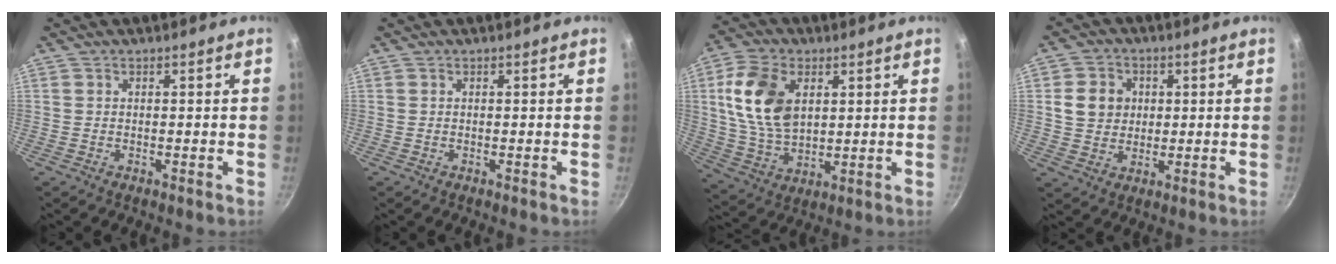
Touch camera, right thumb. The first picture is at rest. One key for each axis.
{"total": 0.0}
{"total": 14.8, "fx": 3.7, "fy": 9.5, "fz": 10.7, "tx": -0.186, "ty": -0.012, "tz": 0.077}
{"total": 7.2, "fx": 1.2, "fy": 6.4, "fz": 3.1, "tx": -0.027, "ty": 0.006, "tz": 0.017}